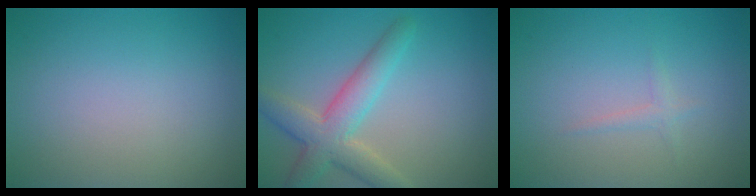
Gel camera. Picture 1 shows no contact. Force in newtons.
{"total": 4.9, "press": 4.9, "slide": 0.3}
{"total": 0.8, "press": 0.8, "slide": 0.1}